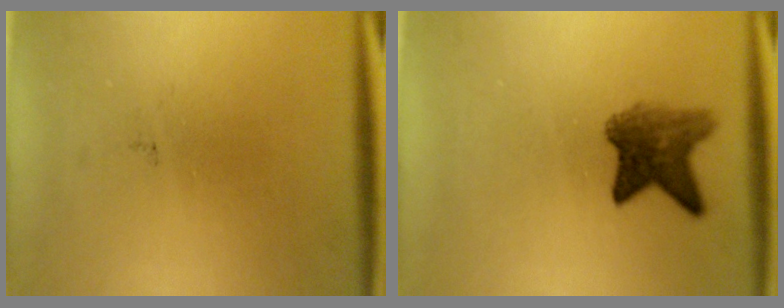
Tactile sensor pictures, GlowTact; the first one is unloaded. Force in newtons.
{"total": 5.6}